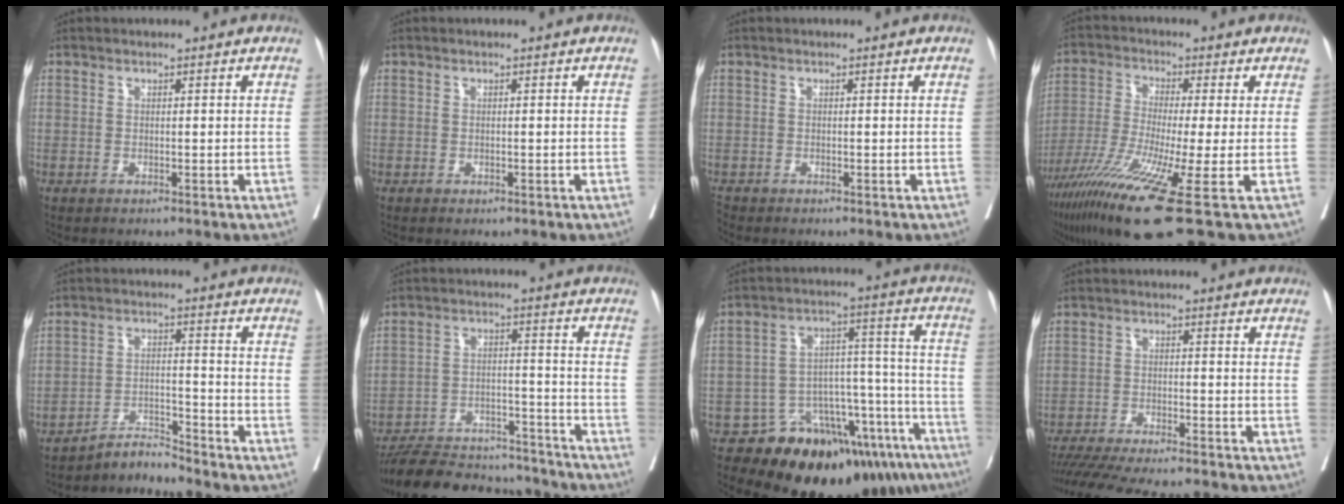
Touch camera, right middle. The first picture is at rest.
{"total": 0.0}
{"total": 0.6, "force": [-0.6, 0.0, -0.1], "torque": [-0.002, -0.005, -0.015]}
{"total": 14.7, "force": [-7.9, -0.8, 12.3], "torque": [-0.234, -0.045, -0.146]}
{"total": 4.7, "force": [-4.6, -1.0, -0.5], "torque": [0.009, -0.007, -0.082]}
{"total": 19.1, "force": [-17.7, 4.3, 5.6], "torque": [-0.116, 0.002, -0.263]}
{"total": 19.9, "force": [-14.6, 6.0, 12.1], "torque": [-0.089, 0.047, -0.211]}
{"total": 16.8, "force": [-15.1, 1.7, 7.3], "torque": [-0.132, -0.029, -0.224]}